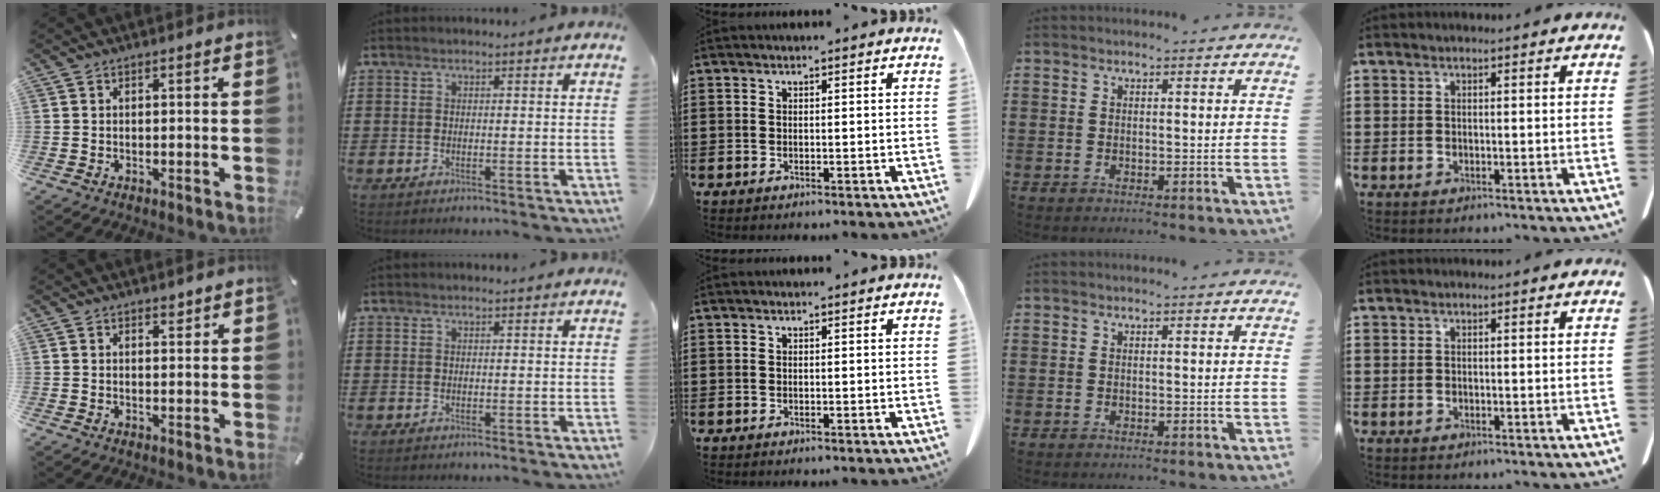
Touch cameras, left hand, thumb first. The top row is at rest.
{"thumb": {"total": 1.3, "force": [1.0, 0.8, 0.5], "torque": [-0.002, -0.002, 0.016]}}